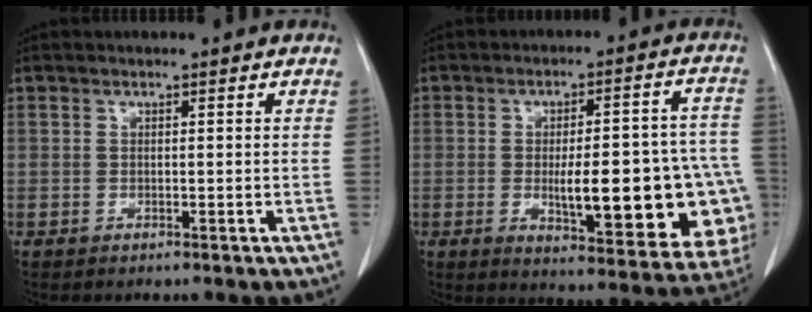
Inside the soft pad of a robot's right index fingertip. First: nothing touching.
{"total": 21.2, "force": [-3.8, 5.9, 20.0], "torque": [-0.185, 0.023, -0.025]}